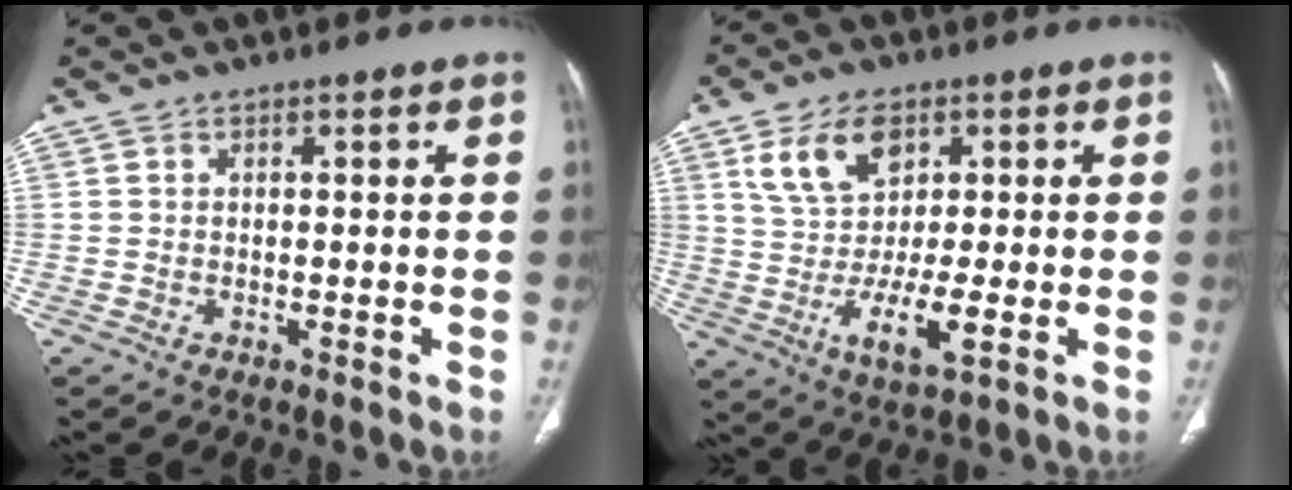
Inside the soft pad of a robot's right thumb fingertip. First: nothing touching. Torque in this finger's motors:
{"motor_torque": [0.13, 0.40, 0.90, -0.77, 0.35]}